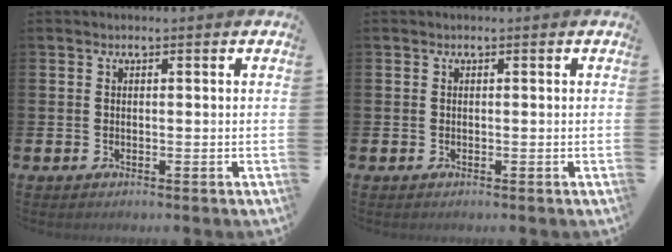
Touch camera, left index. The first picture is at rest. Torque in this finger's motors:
{"motor_torque": [0.00, 0.00, -0.02, 0.00]}